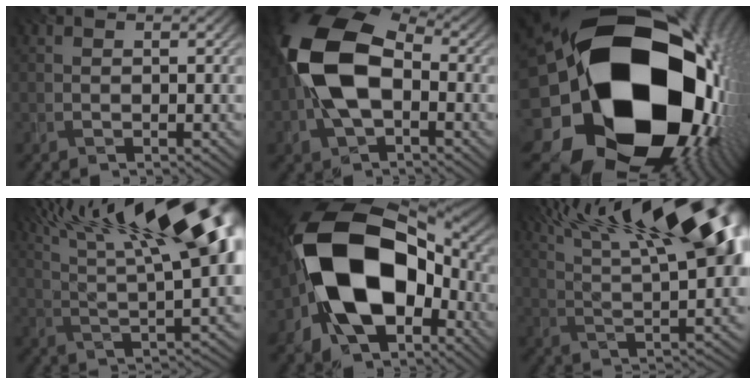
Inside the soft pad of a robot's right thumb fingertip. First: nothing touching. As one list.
[{"total": 14.5, "force": [-1.0, 8.8, 11.5], "torque": [-0.251, 0.007, -0.034]}, {"total": 25.3, "force": [-1.5, 20.0, 15.4], "torque": [-0.285, -0.067, -0.054]}, {"total": 20.2, "force": [9.2, 7.1, 16.5], "torque": [-0.249, 0.066, 0.136]}, {"total": 18.1, "force": [-3.5, 11.6, 13.5], "torque": [-0.261, -0.009, -0.067]}, {"total": 19.9, "force": [9.6, 7.0, 16.0], "torque": [-0.237, 0.061, 0.139]}]